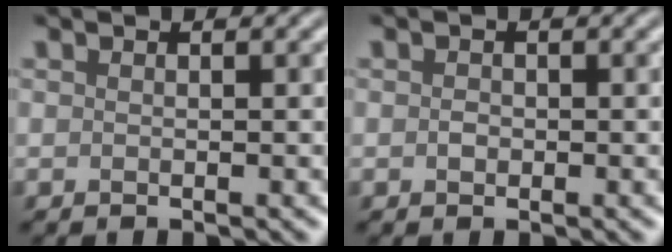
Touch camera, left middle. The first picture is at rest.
{"total": 0.7, "force": [-0.1, 0.6, 0.4], "torque": [-0.007, -0.001, -0.004]}